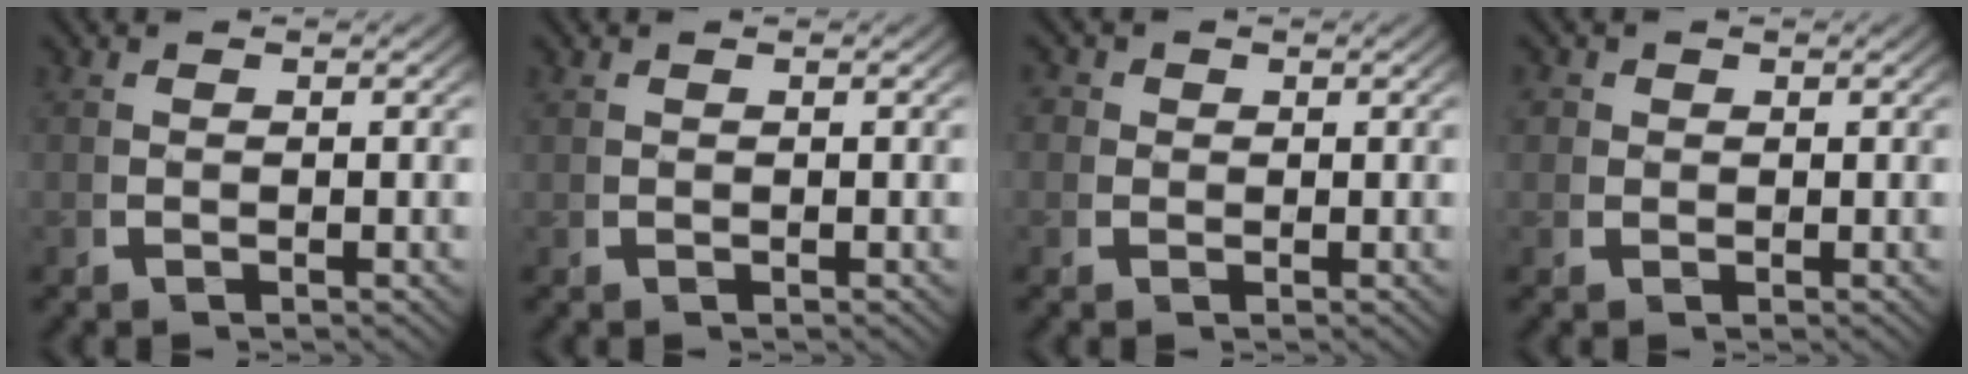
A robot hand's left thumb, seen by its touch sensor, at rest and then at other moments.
{"total": 0.0}
{"total": 2.0, "force": [0.5, 2.0, 0.3], "torque": [-0.009, -0.011, 0.005]}
{"total": 1.8, "force": [0.6, 1.6, 0.2], "torque": [-0.009, -0.012, 0.012]}